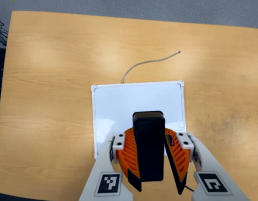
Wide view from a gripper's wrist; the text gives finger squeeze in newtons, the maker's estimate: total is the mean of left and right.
{"total": 9.1, "left": 9.2, "right": 8.9}